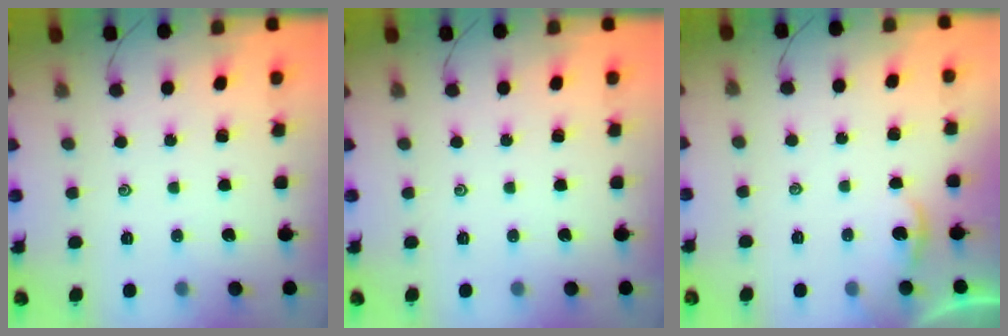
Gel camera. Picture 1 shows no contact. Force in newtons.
{"total": 0.0}
{"total": 1.2, "press": 1.2, "slide": 0.1}